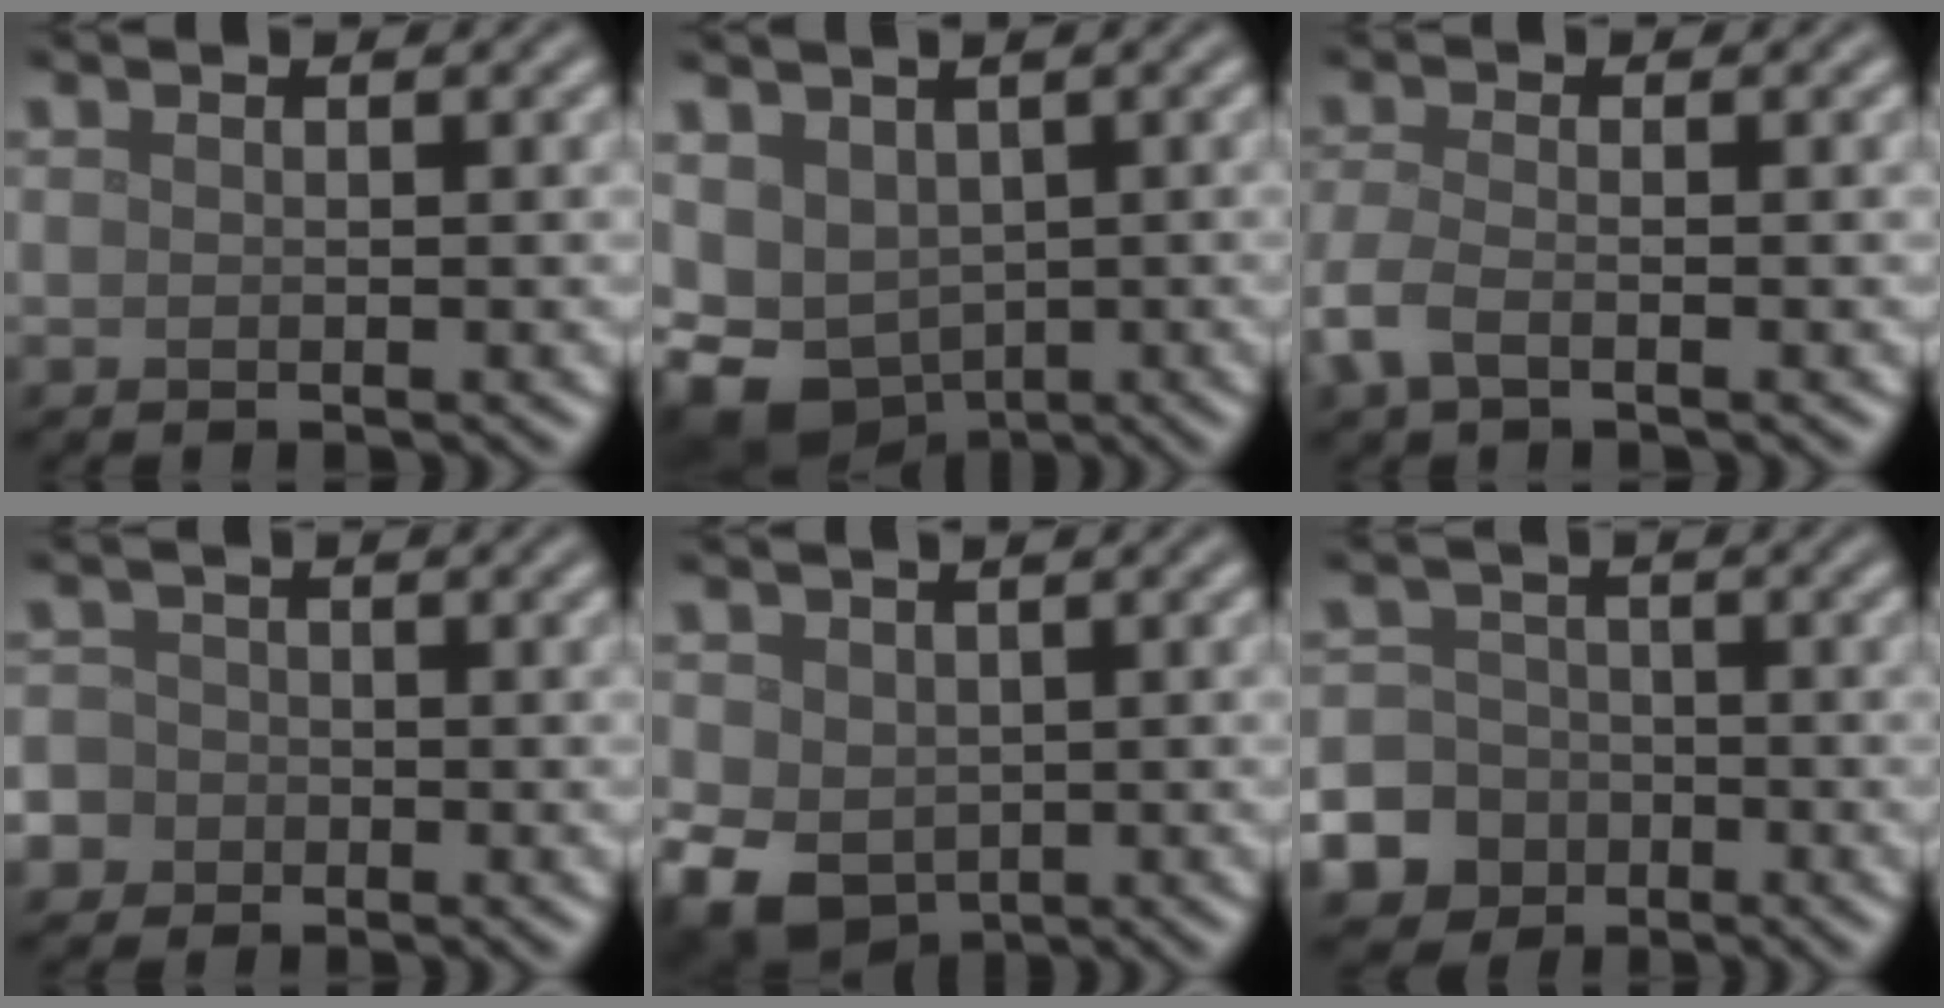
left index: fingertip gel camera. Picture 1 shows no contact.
{"total": 7.6, "force": [-1.9, 5.9, 4.5], "torque": [-0.087, -0.022, -0.021]}
{"total": 2.6, "force": [-1.3, 1.1, 2.0], "torque": [-0.054, -0.005, -0.037]}
{"total": 4.9, "force": [-2.4, 4.1, 0.9], "torque": [-0.012, -0.005, -0.063]}
{"total": 5.7, "force": [-1.2, 4.5, 3.4], "torque": [-0.080, -0.018, -0.017]}
{"total": 9.8, "force": [-5.0, 8.2, 1.9], "torque": [-0.049, -0.032, -0.111]}